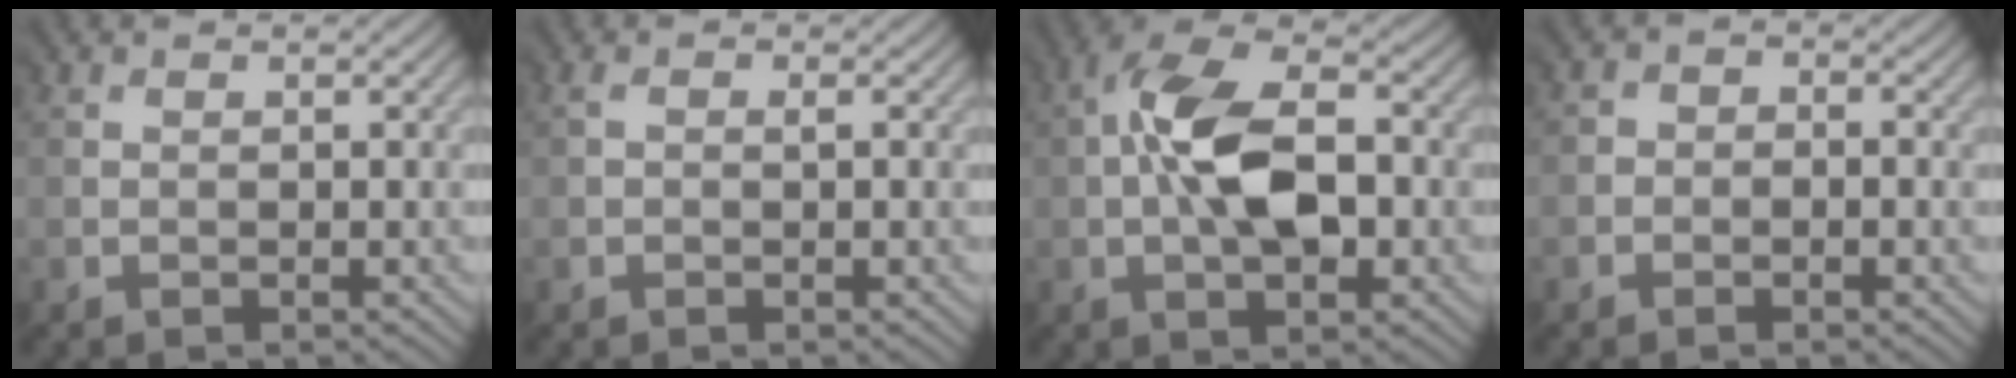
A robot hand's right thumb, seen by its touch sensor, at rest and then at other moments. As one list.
[{"total": 1.1, "force": [0.2, 0.7, 0.9], "torque": [-0.018, 0.000, 0.000]}, {"total": 9.9, "force": [-0.4, 5.0, 8.5], "torque": [-0.163, 0.010, -0.014]}, {"total": 1.3, "force": [-1.0, 0.7, -0.2], "torque": [0.003, 0.001, -0.026]}]